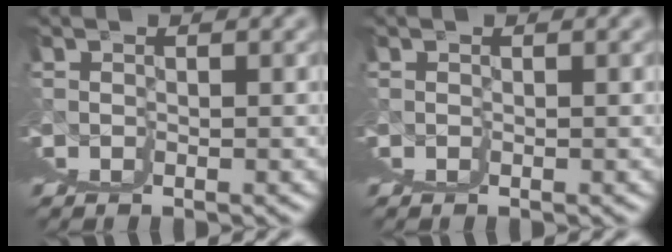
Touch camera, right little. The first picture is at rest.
{"total": 0.0}